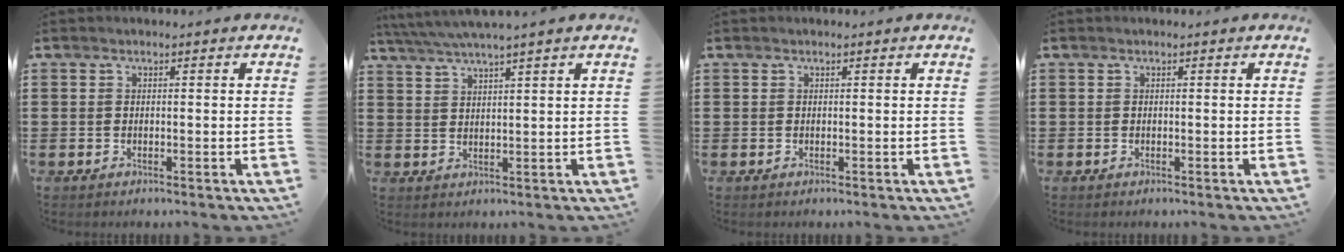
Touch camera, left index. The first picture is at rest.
{"total": 3.6, "force": [3.1, -0.8, 1.7], "torque": [-0.042, -0.011, 0.055]}
{"total": 0.0}
{"total": 0.0}